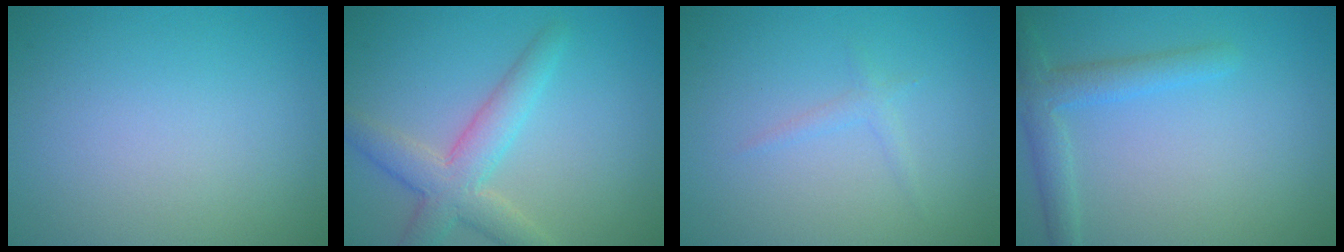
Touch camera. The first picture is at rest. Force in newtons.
{"total": 4.6, "press": 4.6, "slide": 0.4}
{"total": 0.9, "press": 0.9, "slide": 0.1}
{"total": 2.8, "press": 2.8, "slide": 0.2}